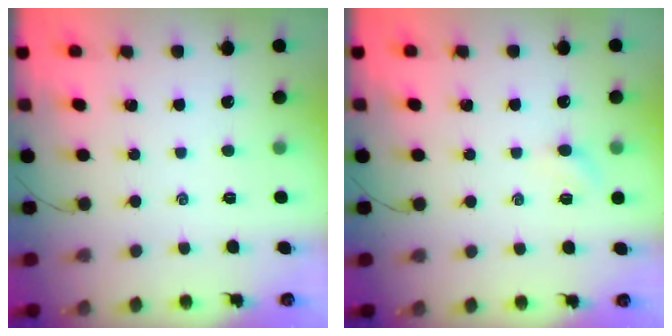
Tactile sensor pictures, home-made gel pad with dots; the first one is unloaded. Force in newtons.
{"total": 3.1, "press": 2.9, "slide": 0.9}